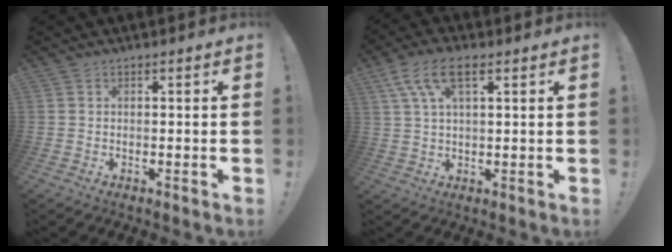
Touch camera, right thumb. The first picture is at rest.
{"total": 9.9, "force": [4.7, 4.2, 7.7], "torque": [-0.141, 0.002, 0.091]}